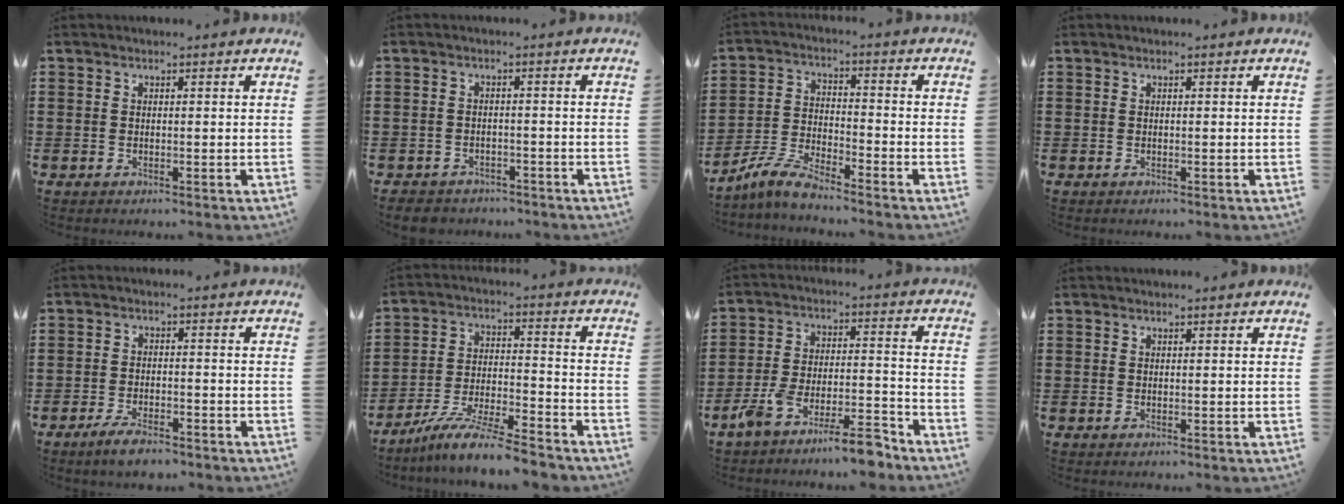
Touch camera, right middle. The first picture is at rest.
{"total": 2.6, "force": [-2.5, 0.7, 0.1], "torque": [-0.007, 0.001, -0.054]}
{"total": 6.4, "force": [-5.7, 0.7, 2.7], "torque": [-0.078, -0.007, -0.117]}
{"total": 0.0}
{"total": 3.6, "force": [-2.9, 0.7, 1.9], "torque": [-0.045, 0.002, -0.060]}
{"total": 8.8, "force": [-8.0, 0.1, 3.7], "torque": [-0.074, 0.005, -0.157]}
{"total": 9.4, "force": [-8.4, 0.7, 4.2], "torque": [-0.068, 0.018, -0.159]}
{"total": 0.0}